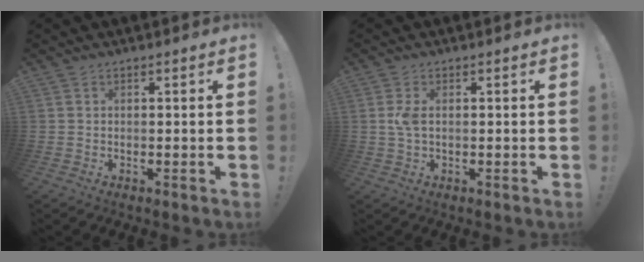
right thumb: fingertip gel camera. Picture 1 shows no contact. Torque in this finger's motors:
{"motor_torque": [-0.06, 0.42, 0.22, 0.13, -0.01]}